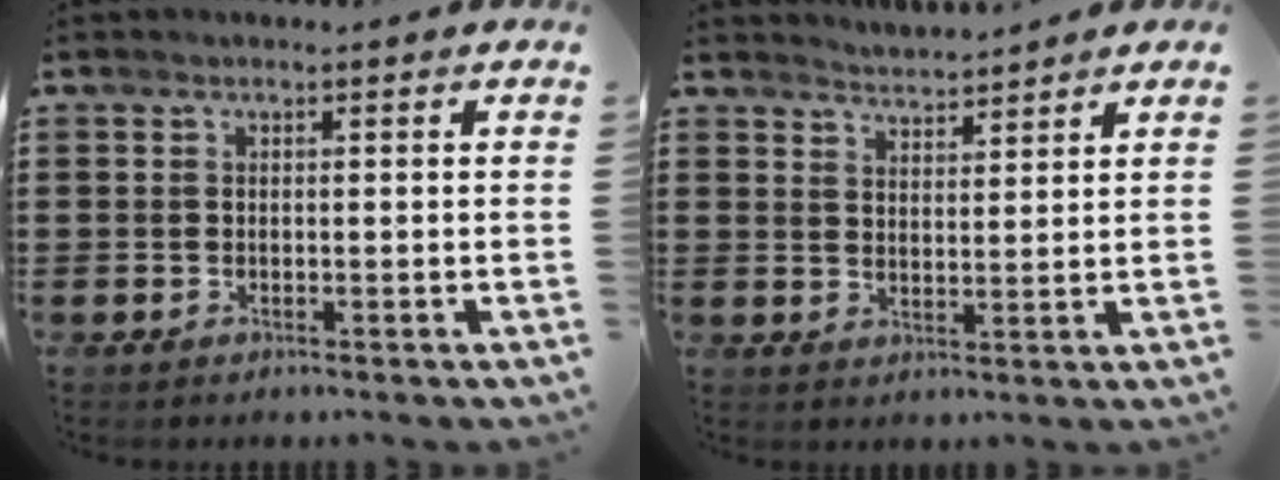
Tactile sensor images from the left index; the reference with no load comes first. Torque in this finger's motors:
{"motor_torque": [1.01, -1.13, 0.18, 0.06]}